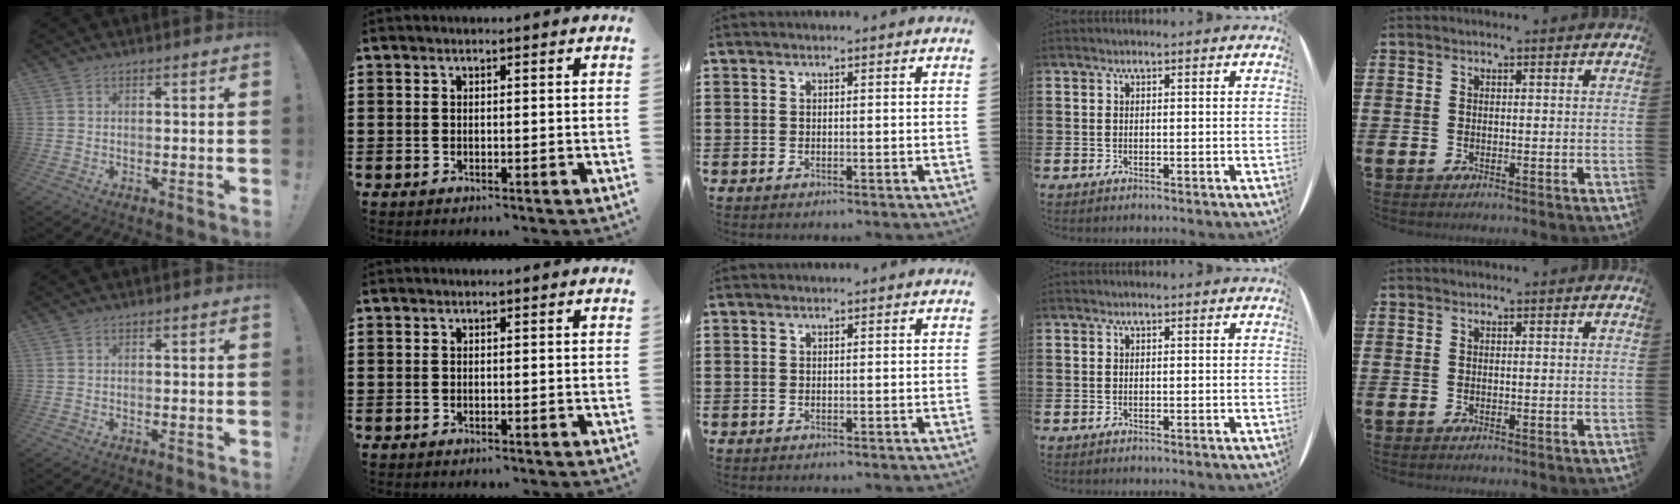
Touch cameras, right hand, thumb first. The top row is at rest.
{}